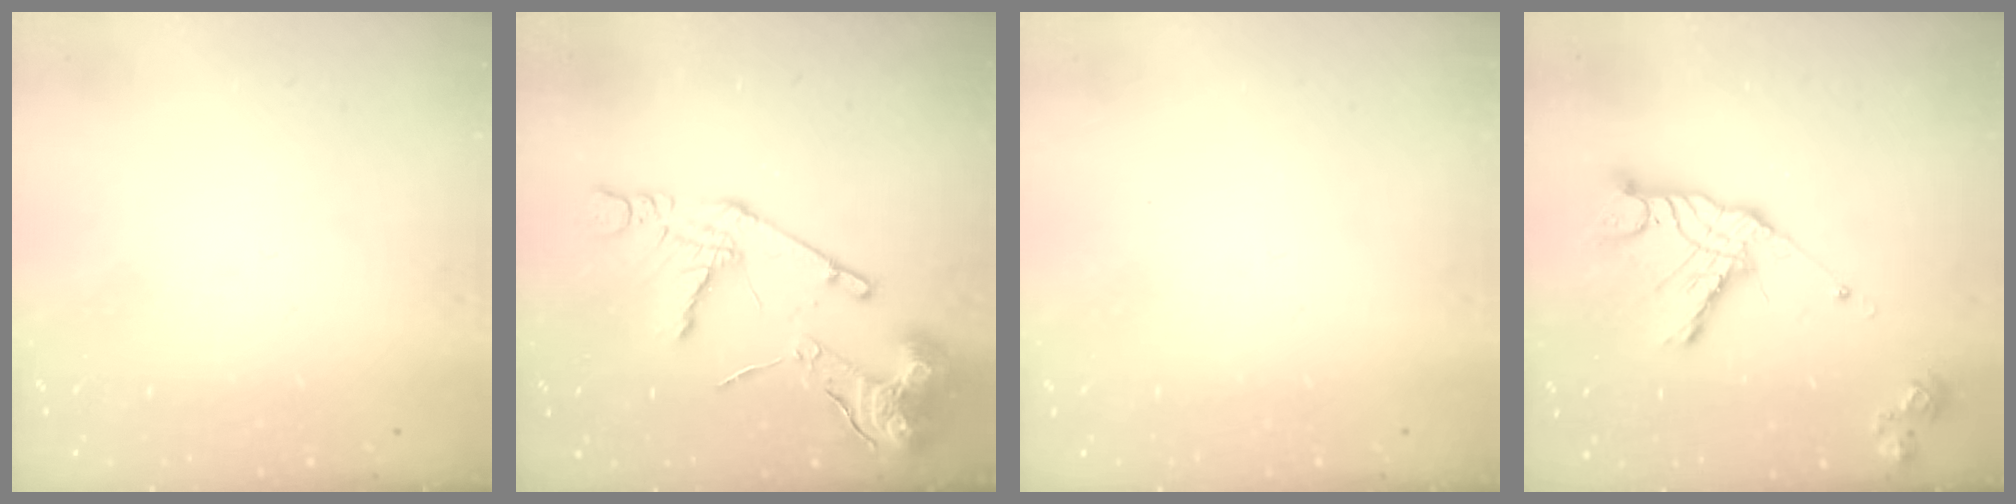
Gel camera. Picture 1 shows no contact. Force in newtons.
{"total": 17.4, "press": 17.3, "slide": 1.8}
{"total": 0.0}
{"total": 14.7, "press": 14.7, "slide": 1.2}